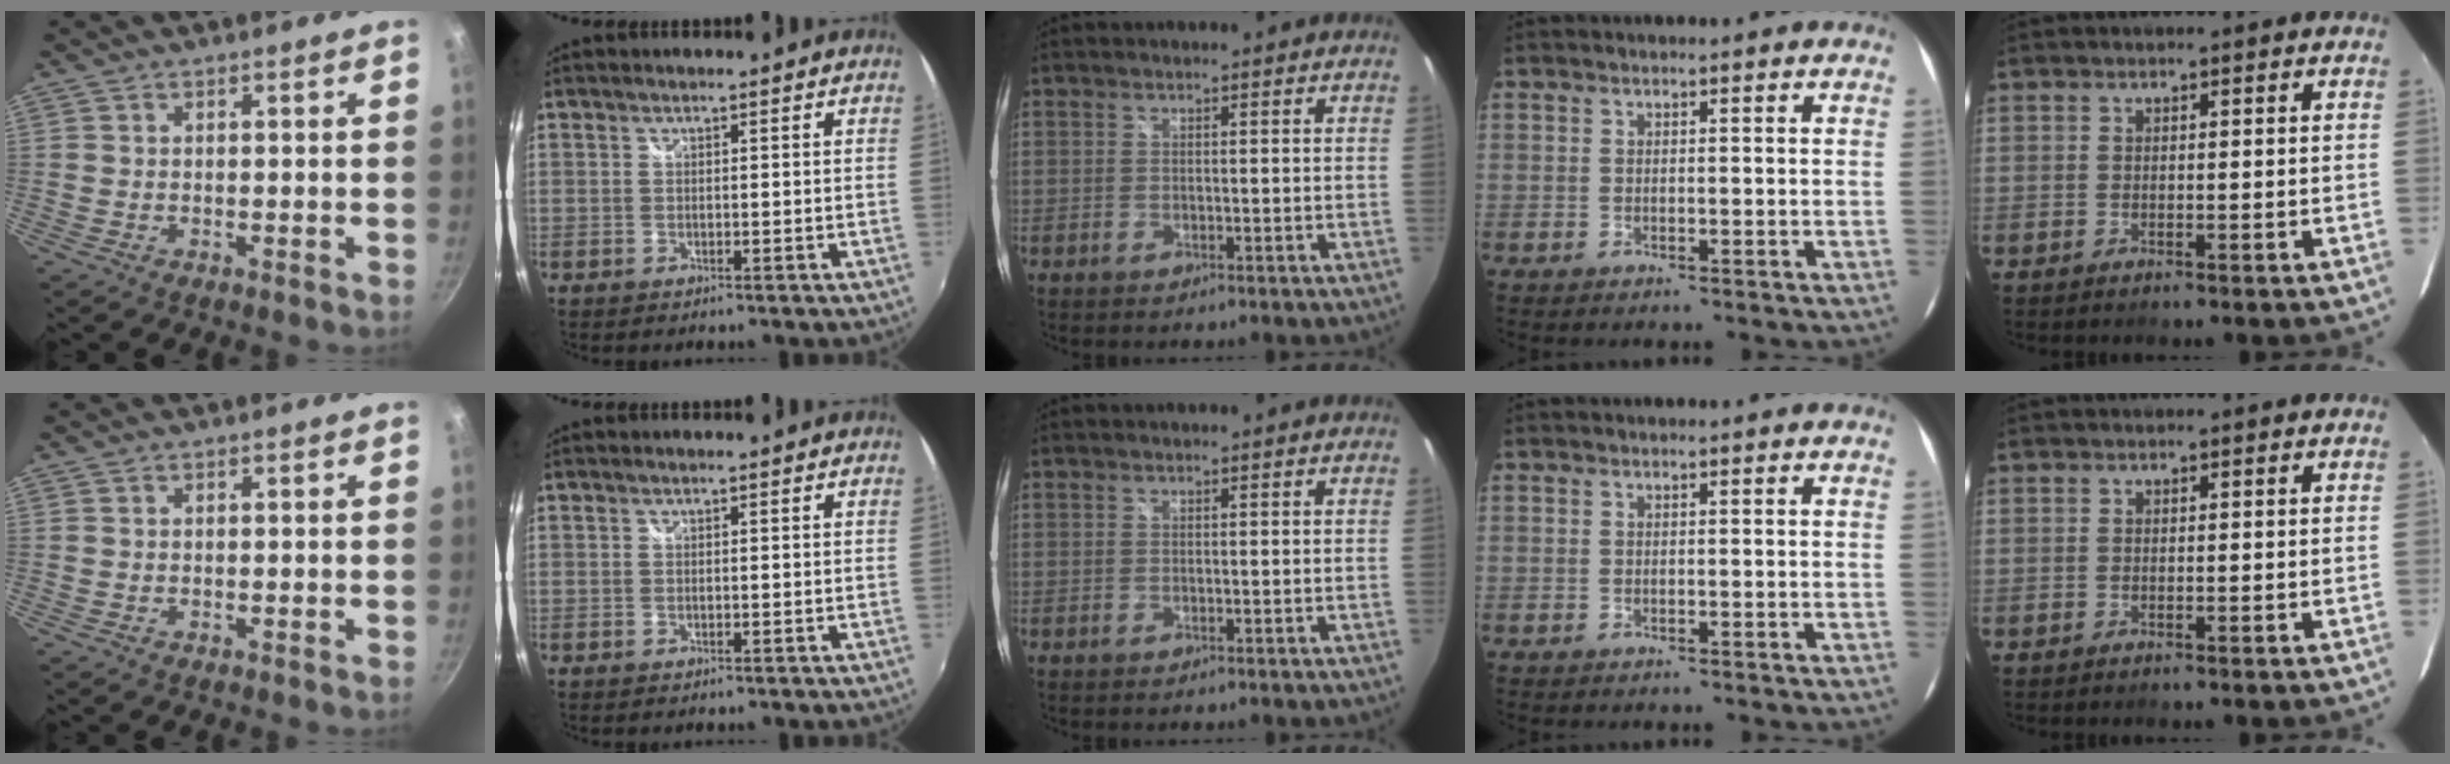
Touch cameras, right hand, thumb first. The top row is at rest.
{}